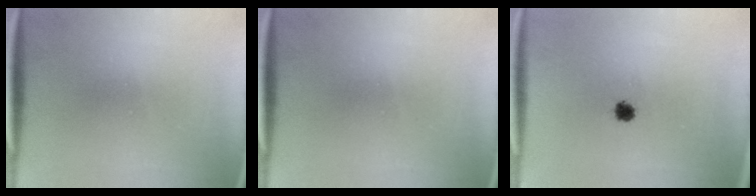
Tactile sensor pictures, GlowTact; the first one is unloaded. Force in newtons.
{"total": 0.0}
{"total": 2.1}